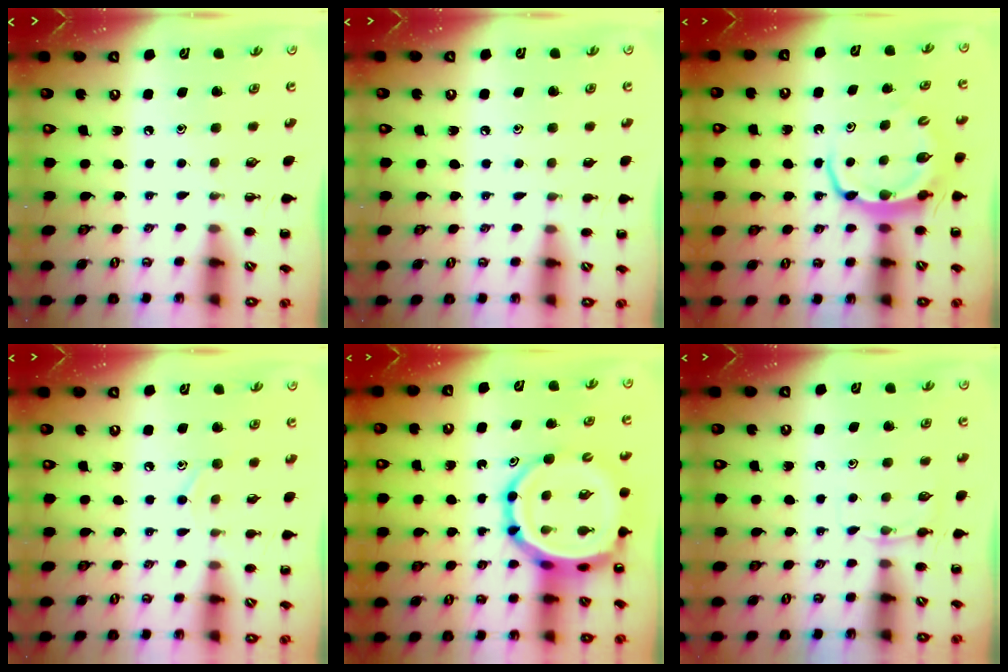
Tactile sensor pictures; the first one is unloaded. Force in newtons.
{"total": 3.8, "press": 3.4, "slide": 1.6}
{"total": 5.9, "press": 5.9, "slide": 0.5}
{"total": 7.8, "press": 7.4, "slide": 2.5}
{"total": 13.1, "press": 12.5, "slide": 3.9}
{"total": 3.6, "press": 3.5, "slide": 1.0}